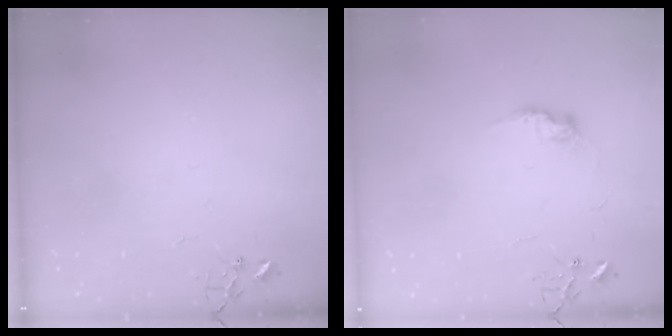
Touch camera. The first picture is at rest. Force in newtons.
{"total": 8.5, "press": 8.4, "slide": 0.7}